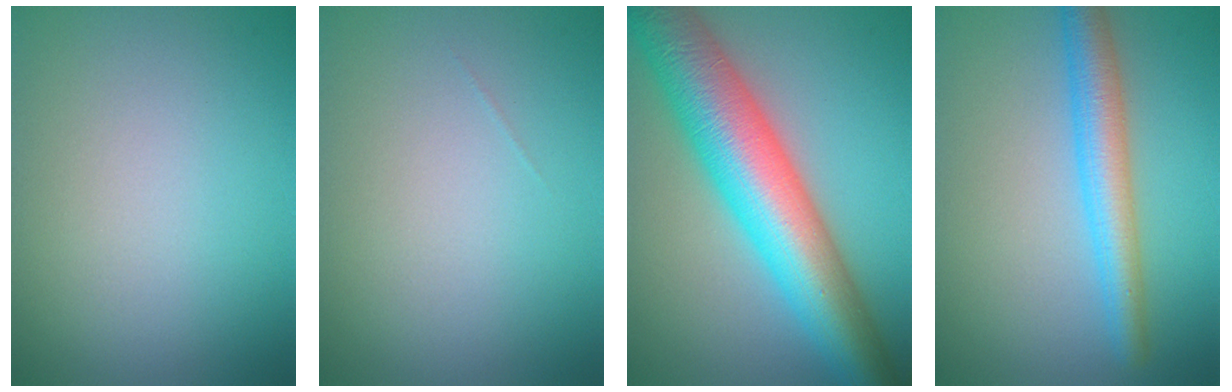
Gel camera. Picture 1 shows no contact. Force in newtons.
{"total": 0.0}
{"total": 11.9, "press": 11.9, "slide": 0.2}
{"total": 4.4, "press": 4.3, "slide": 0.2}